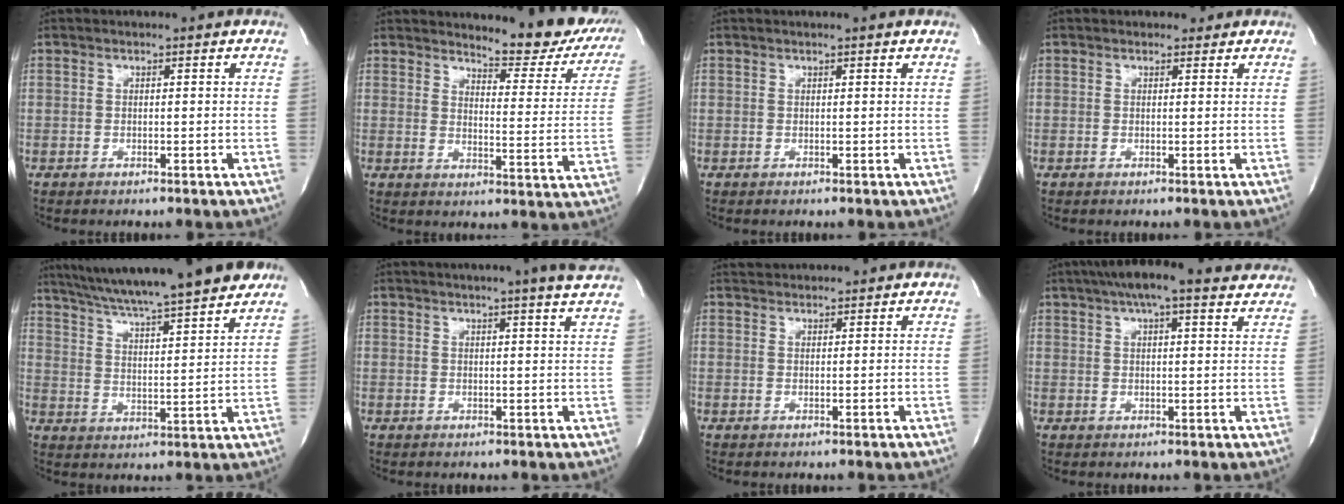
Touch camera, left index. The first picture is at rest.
{"total": 14.1, "force": [12.9, 3.5, 4.6], "torque": [-0.033, -0.051, 0.132]}
{"total": 1.1, "force": [1.0, -0.2, 0.4], "torque": [-0.014, 0.004, 0.019]}
{"total": 1.5, "force": [1.2, 0.8, 0.2], "torque": [-0.003, 0.006, 0.012]}
{"total": 20.5, "force": [17.7, 0.2, 10.4], "torque": [-0.172, 0.003, 0.259]}
{"total": 8.7, "force": [7.7, -1.2, 4.0], "torque": [-0.057, 0.004, 0.078]}
{"total": 3.8, "force": [3.7, 0.5, 0.3], "torque": [-0.011, 0.031, 0.061]}
{"total": 15.0, "force": [12.5, 2.8, 7.8], "torque": [-0.125, 0.044, 0.163]}